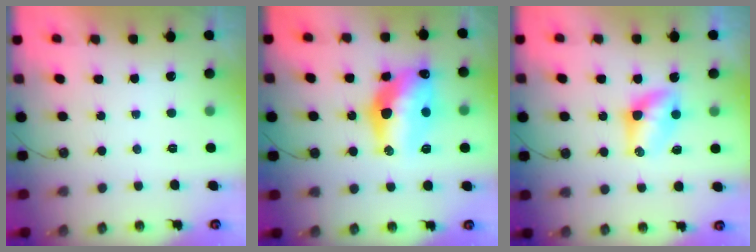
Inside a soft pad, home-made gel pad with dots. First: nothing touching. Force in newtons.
{"total": 16.3, "press": 16.3, "slide": 1.4}
{"total": 6.9, "press": 6.9, "slide": 0.6}